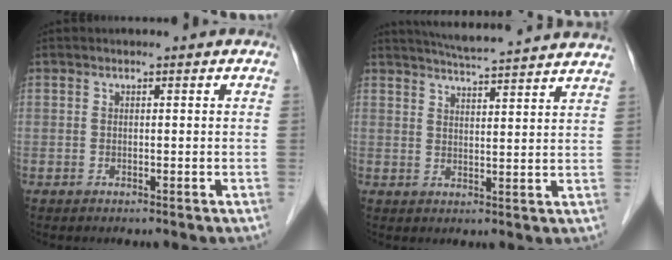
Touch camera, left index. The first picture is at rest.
{"total": 16.1, "force": [15.0, 0.2, 5.8], "torque": [-0.095, 0.004, 0.196]}